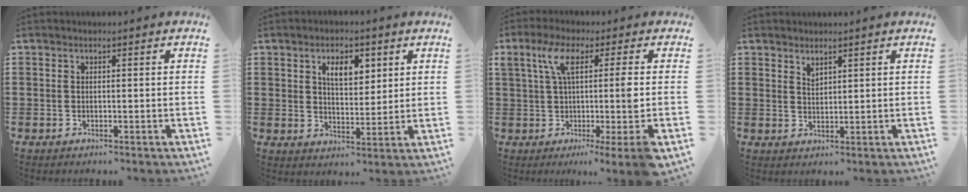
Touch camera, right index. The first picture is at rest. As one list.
[{"total": 5.1, "force": [2.4, 2.6, 3.7], "torque": [-0.066, 0.005, 0.037]}, {"total": 10.9, "force": [1.2, 0.5, 10.8], "torque": [-0.197, 0.003, 0.016]}, {"total": 1.5, "force": [1.4, 0.6, 0.3], "torque": [-0.009, 0.002, 0.026]}]